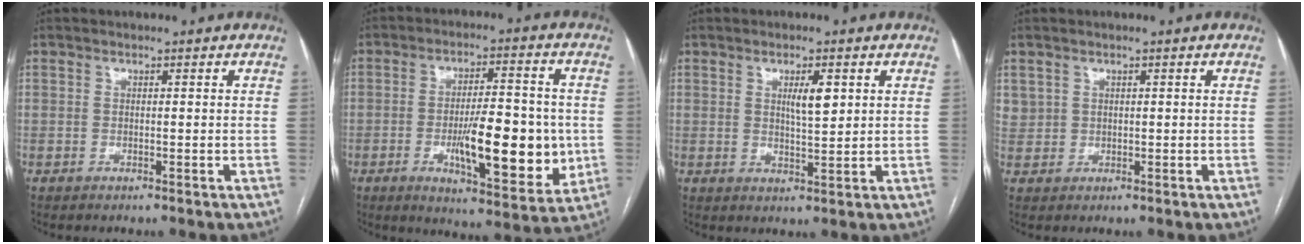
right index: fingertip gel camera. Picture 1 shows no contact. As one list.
[{"total": 15.0, "force": [-2.6, 4.3, 14.2], "torque": [-0.213, -0.004, -0.036]}, {"total": 3.9, "force": [1.4, 0.8, 3.6], "torque": [-0.060, -0.001, 0.025]}, {"total": 2.0, "force": [1.0, 1.6, 0.2], "torque": [0.006, 0.007, 0.018]}]